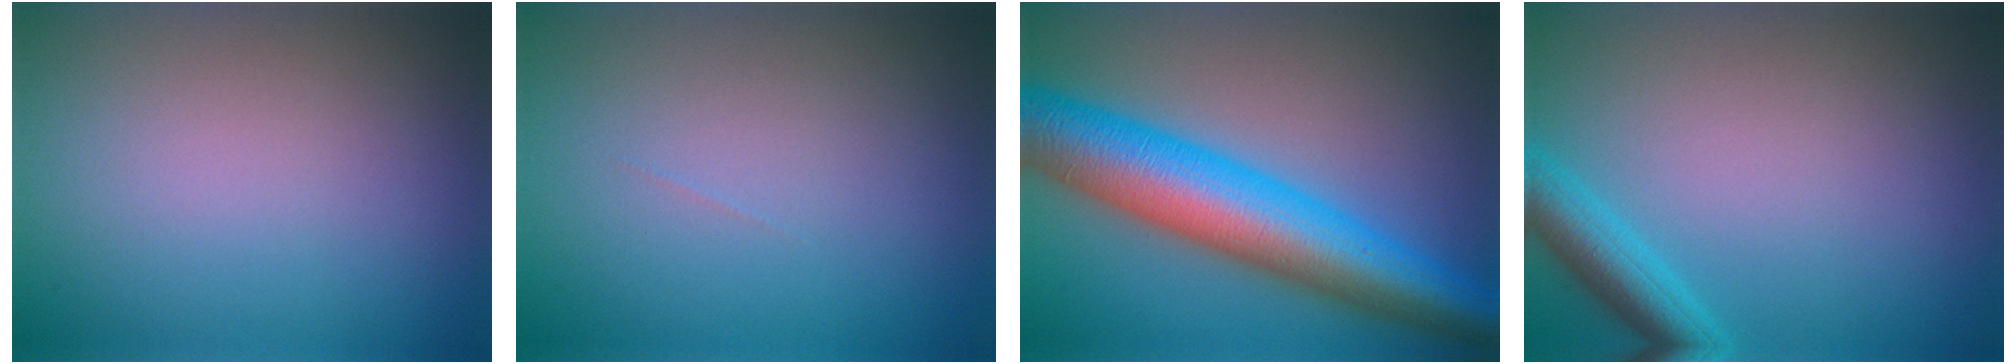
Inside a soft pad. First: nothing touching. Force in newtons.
{"total": 0.0}
{"total": 11.6, "press": 11.6, "slide": 0.1}
{"total": 3.5, "press": 3.5, "slide": 0.2}